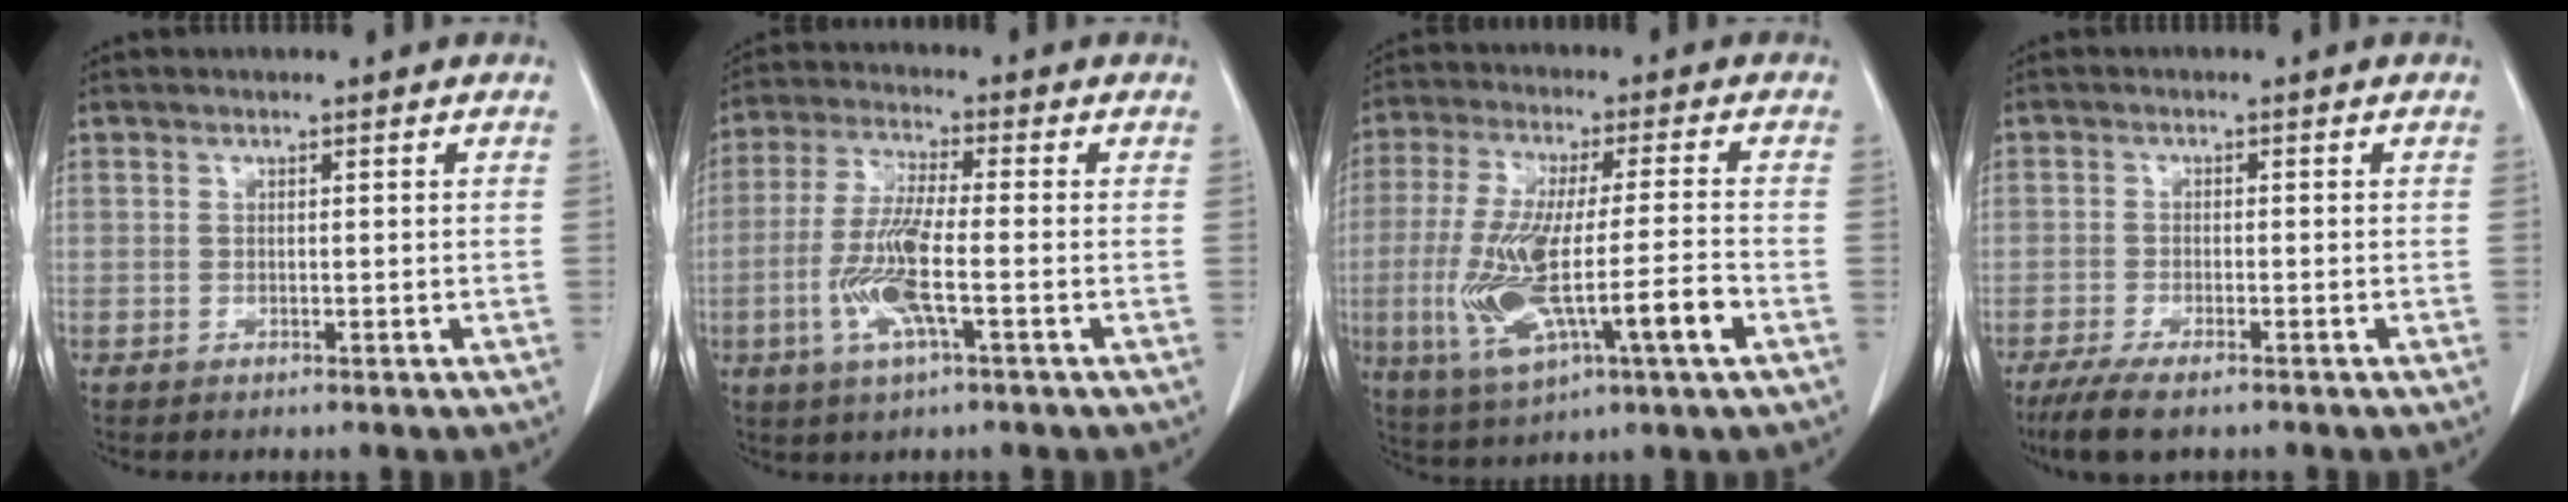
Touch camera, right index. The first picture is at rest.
{"total": 9.3, "force": [-2.5, 0.9, 8.9], "torque": [-0.188, -0.008, -0.054]}
{"total": 15.6, "force": [-4.1, 2.0, 14.9], "torque": [-0.299, -0.012, -0.066]}
{"total": 6.4, "force": [-4.7, 1.2, 4.2], "torque": [-0.075, -0.016, -0.076]}